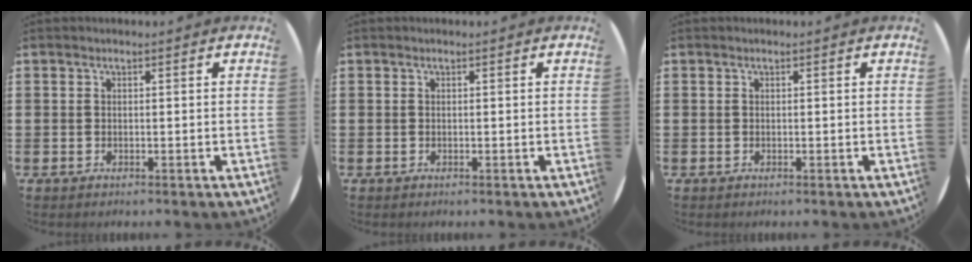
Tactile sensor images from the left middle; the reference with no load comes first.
{"total": 0.0}
{"total": 0.0}